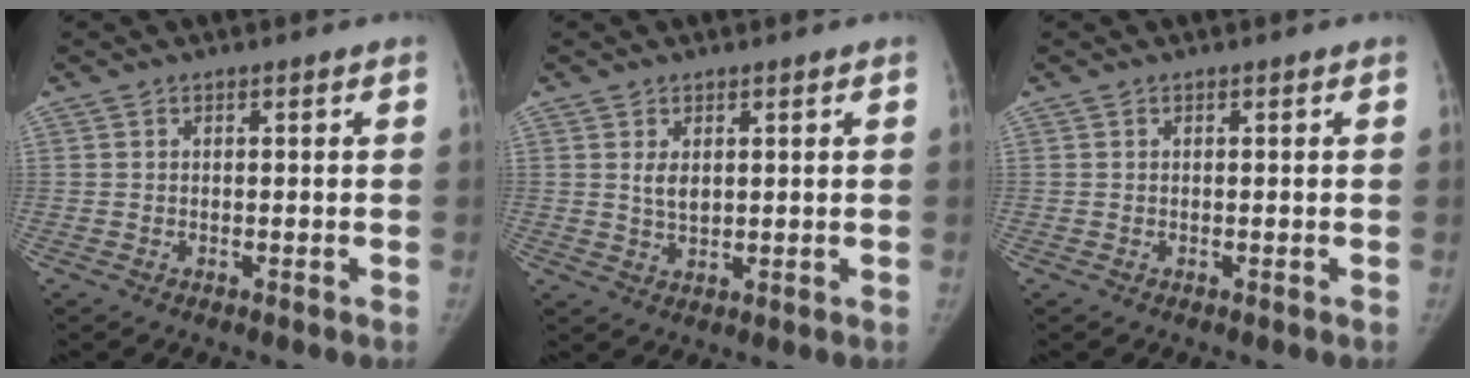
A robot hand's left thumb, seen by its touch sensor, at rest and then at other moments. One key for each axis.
{"total": 3.1, "fx": 1.0, "fy": 1.9, "fz": 2.2, "tx": -0.031, "ty": -0.011, "tz": 0.023}
{"total": 0.0}